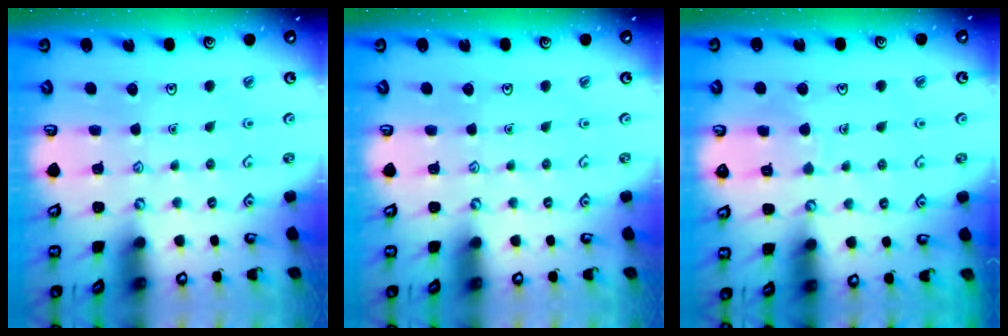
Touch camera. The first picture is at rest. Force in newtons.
{"total": 0.0}
{"total": 4.5, "press": 4.5, "slide": 0.3}